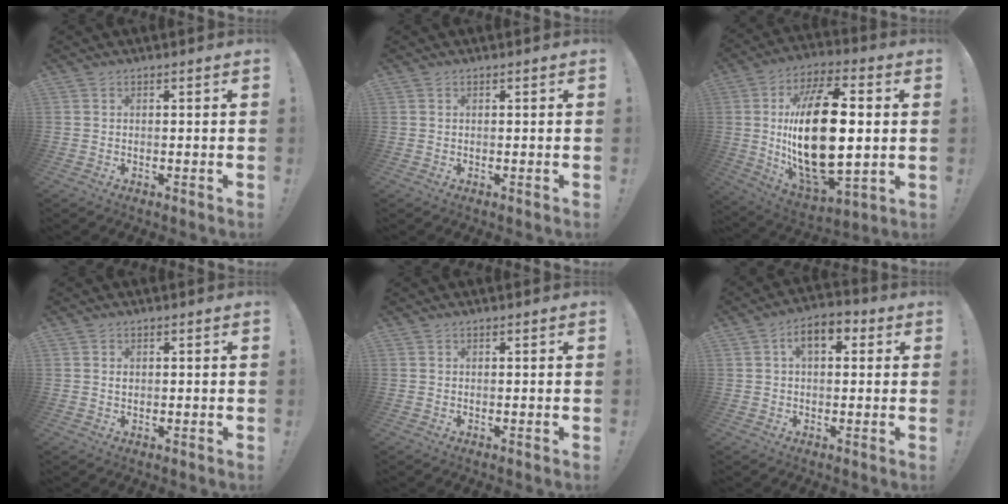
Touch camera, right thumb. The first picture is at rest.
{"total": 0.0}
{"total": 27.9, "force": [2.0, 13.9, 24.1], "torque": [-0.456, -0.012, 0.034]}
{"total": 0.6, "force": [0.2, 0.6, 0.1], "torque": [0.002, 0.002, 0.003]}
{"total": 0.0}
{"total": 7.2, "force": [2.1, 4.0, 5.6], "torque": [-0.076, 0.002, 0.034]}